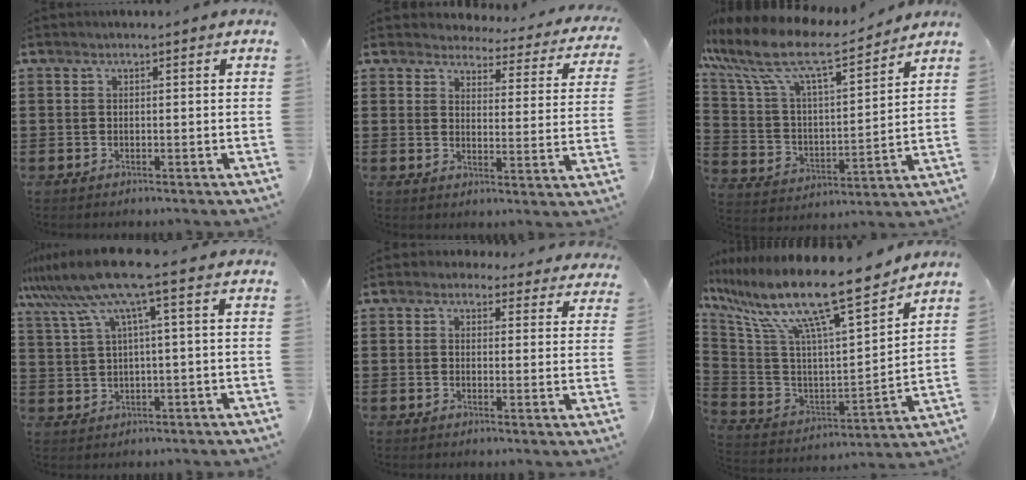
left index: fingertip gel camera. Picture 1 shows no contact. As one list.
[{"total": 3.9, "force": [3.8, 0.6, 0.6], "torque": [-0.027, -0.031, 0.061]}, {"total": 10.6, "force": [8.1, 2.4, 6.4], "torque": [-0.161, -0.046, 0.133]}, {"total": 9.0, "force": [4.4, 0.1, 7.9], "torque": [-0.193, -0.030, 0.067]}, {"total": 2.7, "force": [2.4, 1.0, 0.5], "torque": [-0.010, -0.005, 0.042]}, {"total": 14.6, "force": [10.8, 1.0, 9.7], "torque": [-0.226, -0.075, 0.175]}]